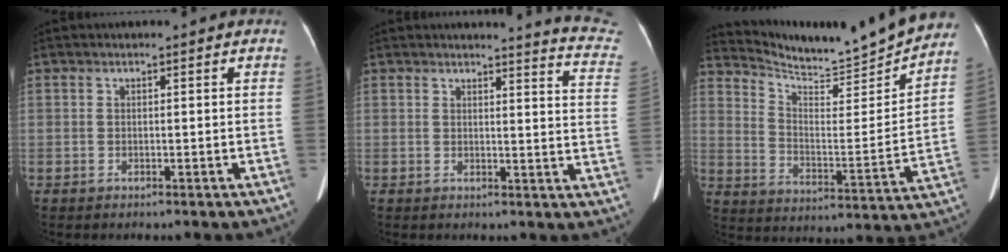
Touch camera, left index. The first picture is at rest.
{"total": 10.9, "force": [10.8, -0.4, 1.5], "torque": [0.000, -0.101, 0.084]}
{"total": 19.6, "force": [18.7, 0.7, 5.9], "torque": [-0.108, -0.060, 0.270]}